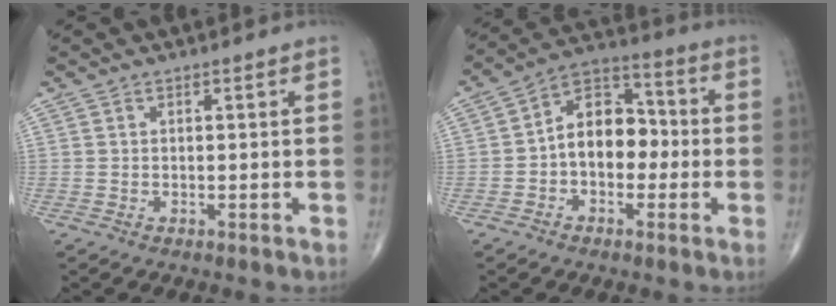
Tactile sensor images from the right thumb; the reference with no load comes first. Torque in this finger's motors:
{"motor_torque": [-0.04, 0.31, 0.18, -0.02, 0.21]}